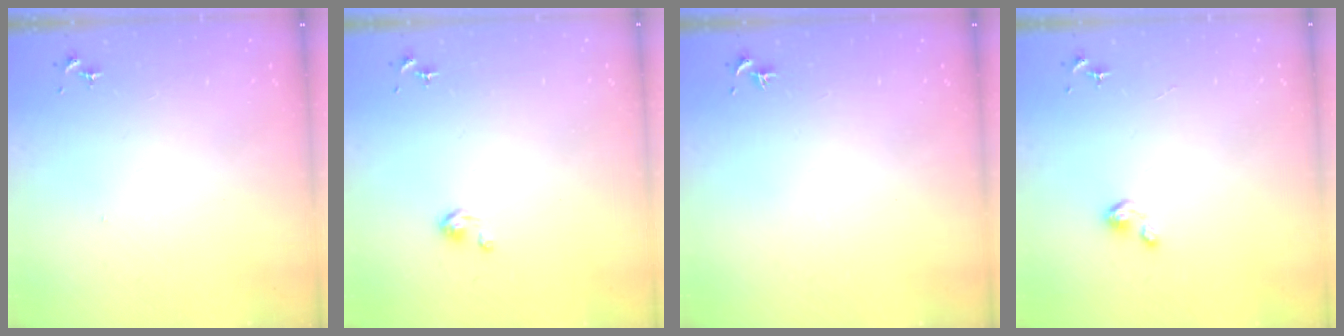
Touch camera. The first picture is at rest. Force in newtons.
{"total": 4.1, "press": 4.1, "slide": 0.3}
{"total": 0.0}
{"total": 3.0, "press": 3.0, "slide": 0.2}